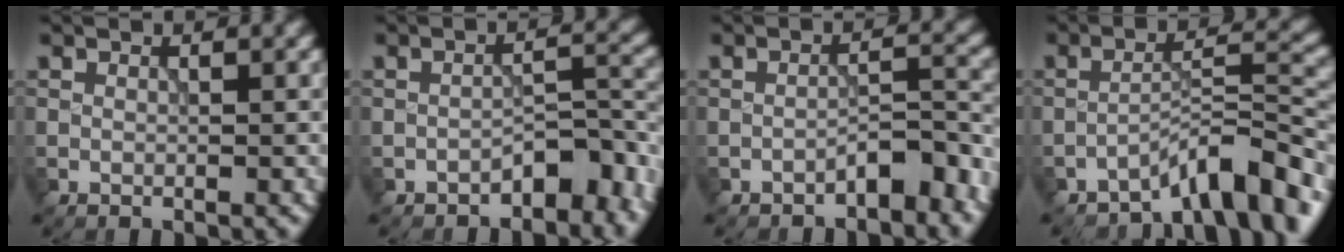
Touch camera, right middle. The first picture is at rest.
{"total": 4.2, "force": [-2.6, 1.9, 2.7], "torque": [-0.032, 0.012, -0.044]}
{"total": 3.3, "force": [-2.2, 1.0, 2.2], "torque": [-0.031, 0.016, -0.040]}
{"total": 6.7, "force": [-5.0, 1.6, 4.2], "torque": [-0.058, 0.010, -0.084]}